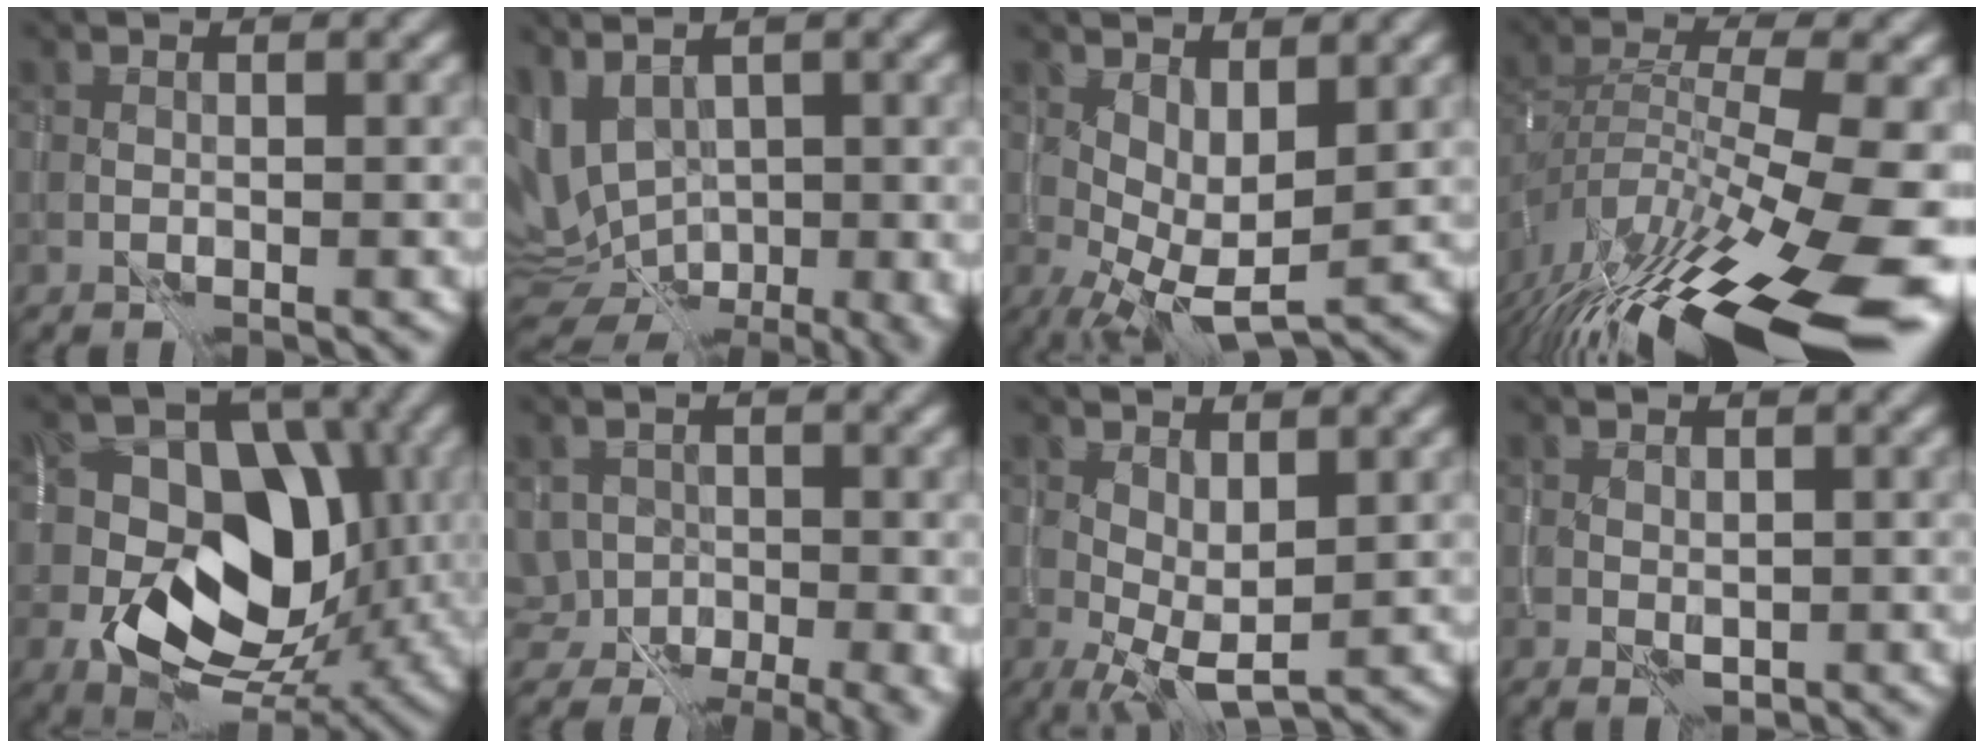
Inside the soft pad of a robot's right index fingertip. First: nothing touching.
{"total": 10.7, "force": [1.2, 6.0, 8.8], "torque": [-0.155, -0.017, 0.051]}
{"total": 4.7, "force": [0.5, 1.8, 4.3], "torque": [-0.084, -0.002, 0.015]}
{"total": 15.4, "force": [-9.0, 4.0, 11.8], "torque": [-0.222, -0.009, -0.141]}
{"total": 11.3, "force": [-1.1, 8.0, 7.9], "torque": [-0.109, -0.002, -0.029]}
{"total": 8.3, "force": [-3.4, 5.5, 5.2], "torque": [-0.058, -0.012, -0.038]}
{"total": 3.7, "force": [0.4, 1.4, 3.3], "torque": [-0.069, -0.003, 0.013]}
{"total": 1.1, "force": [0.4, 0.7, 0.8], "torque": [-0.016, -0.007, 0.013]}